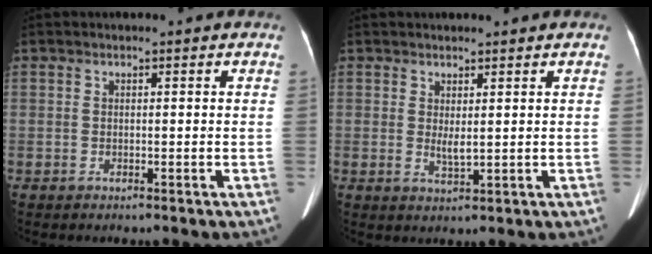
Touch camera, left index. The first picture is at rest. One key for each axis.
{"total": 2.3, "fx": 0.9, "fy": 0.4, "fz": 2.1, "tx": -0.043, "ty": -0.001, "tz": 0.022}